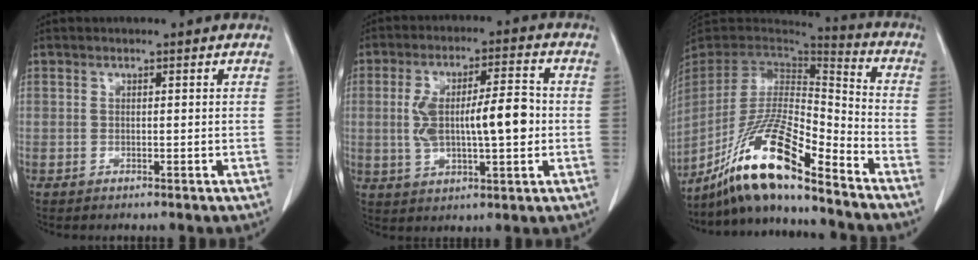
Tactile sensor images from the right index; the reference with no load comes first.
{"total": 11.6, "force": [-0.2, 3.2, 11.2], "torque": [-0.204, 0.020, 0.003]}
{"total": 16.9, "force": [-12.4, 1.4, 11.4], "torque": [-0.222, -0.006, -0.229]}